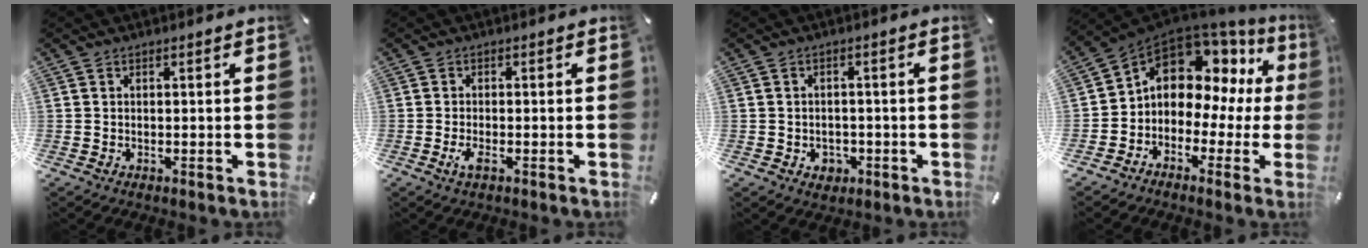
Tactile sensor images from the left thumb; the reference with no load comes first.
{"total": 2.4, "force": [-1.0, 0.7, 2.1], "torque": [-0.048, -0.003, -0.020]}
{"total": 3.1, "force": [-1.0, 2.8, 1.0], "torque": [-0.009, 0.002, -0.021]}
{"total": 10.6, "force": [5.0, 7.9, 5.0], "torque": [-0.093, -0.041, 0.090]}